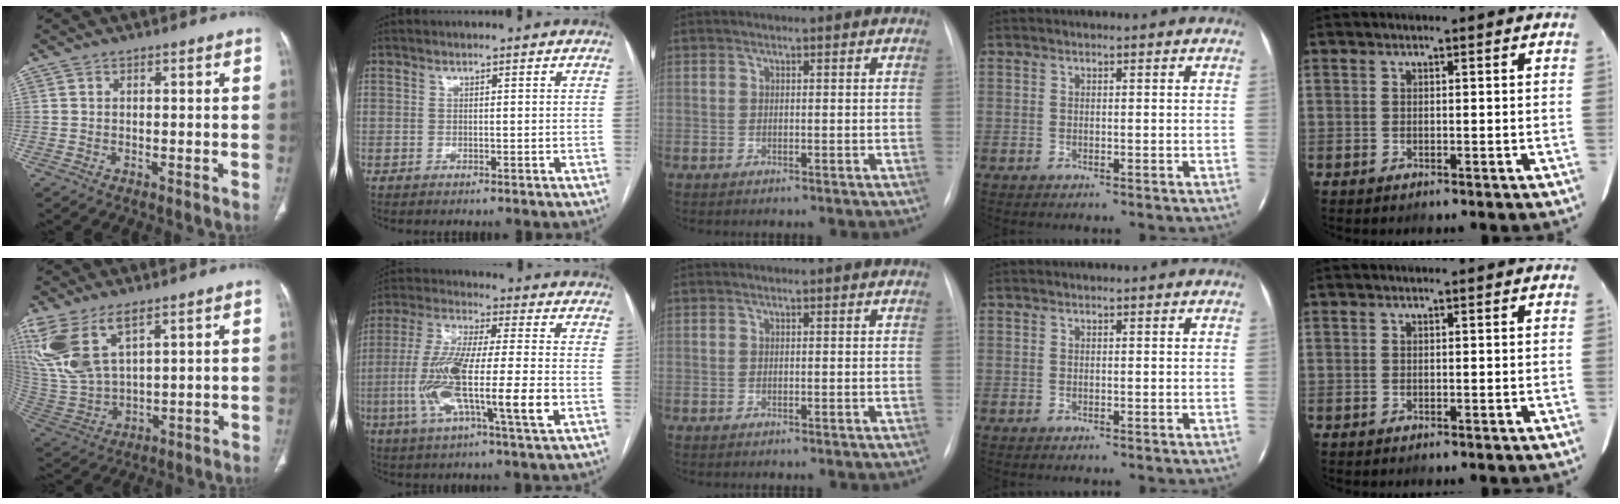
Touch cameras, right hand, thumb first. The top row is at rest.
{"thumb": {"total": 13.8, "force": [7.1, 6.2, 10.1], "torque": [-0.232, -0.017, 0.162]}, "index": {"total": 15.7, "force": [-3.5, 1.4, 15.2], "torque": [-0.296, -0.007, -0.066]}}